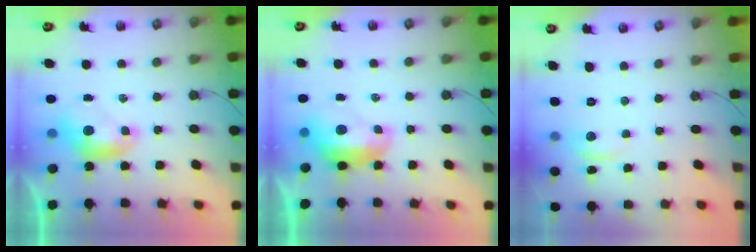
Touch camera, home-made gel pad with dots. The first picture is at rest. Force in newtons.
{"total": 2.8, "press": 2.7, "slide": 0.9}
{"total": 0.8, "press": 0.7, "slide": 0.4}